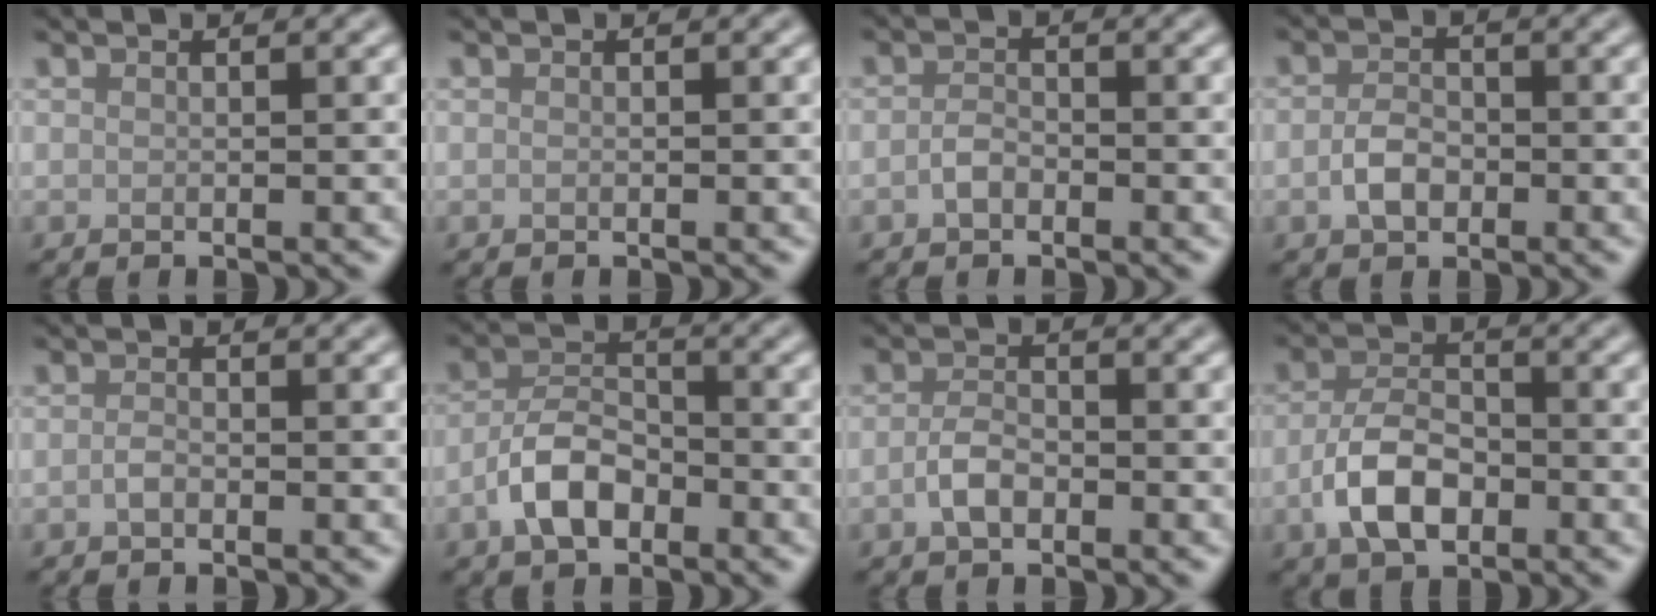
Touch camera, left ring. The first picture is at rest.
{"total": 0.0}
{"total": 1.5, "force": [-0.8, 0.9, 0.9], "torque": [-0.022, 0.002, -0.019]}
{"total": 2.6, "force": [-0.8, 1.7, 1.8], "torque": [-0.037, 0.001, -0.020]}
{"total": 1.0, "force": [-0.5, 0.5, 0.7], "torque": [-0.018, 0.001, -0.012]}
{"total": 4.7, "force": [-2.4, 2.6, 3.1], "torque": [-0.054, 0.008, -0.052]}
{"total": 2.5, "force": [-1.0, 1.4, 1.8], "torque": [-0.039, 0.003, -0.023]}
{"total": 5.4, "force": [-2.1, 3.1, 4.0], "torque": [-0.077, 0.002, -0.045]}